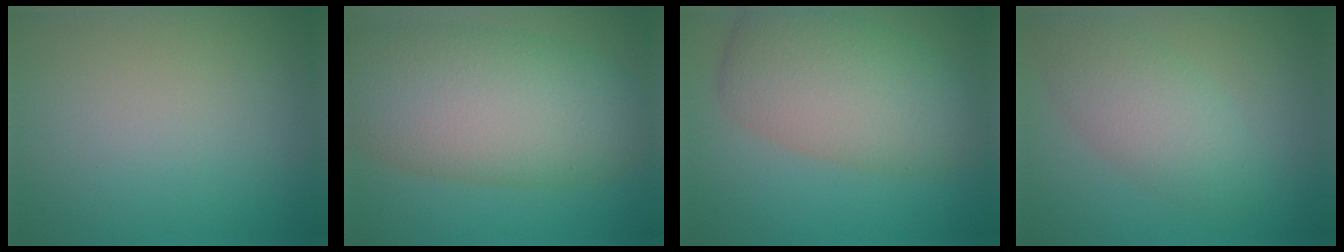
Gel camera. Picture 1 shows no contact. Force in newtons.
{"total": 11.2, "press": 11.2, "slide": 0.3}
{"total": 7.7, "press": 7.7, "slide": 0.7}
{"total": 4.6, "press": 4.6, "slide": 0.0}